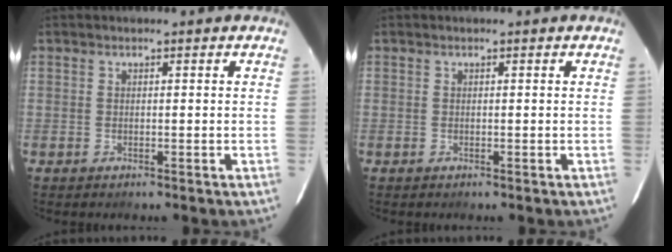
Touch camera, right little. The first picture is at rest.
{"total": 0.0}